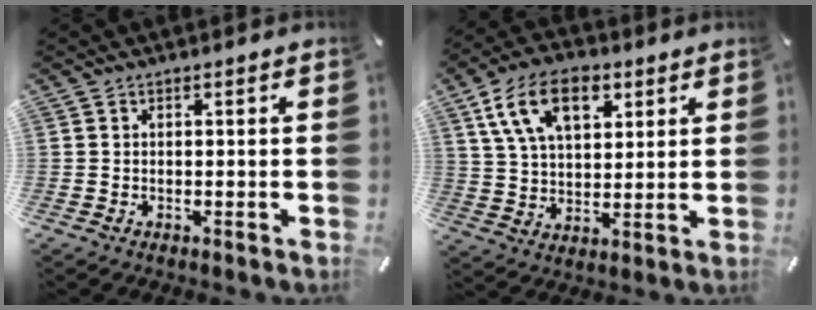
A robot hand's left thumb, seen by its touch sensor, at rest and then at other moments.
{"total": 14.1, "force": [6.5, 8.3, 9.3], "torque": [-0.185, -0.002, 0.119]}